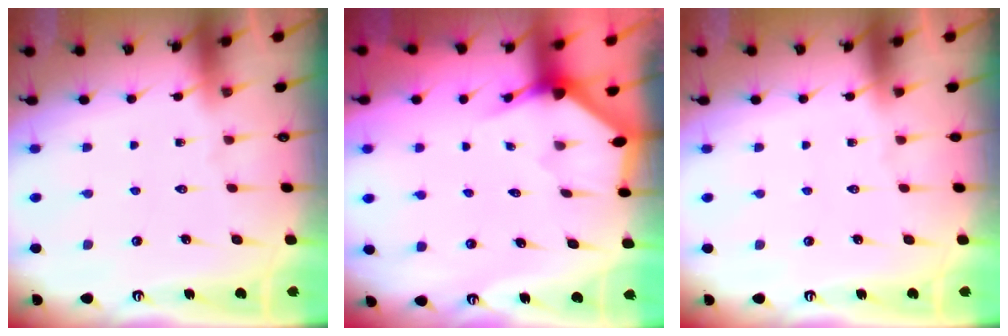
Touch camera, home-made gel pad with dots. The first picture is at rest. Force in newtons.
{"total": 2.3, "press": 2.3, "slide": 0.1}
{"total": 0.0}